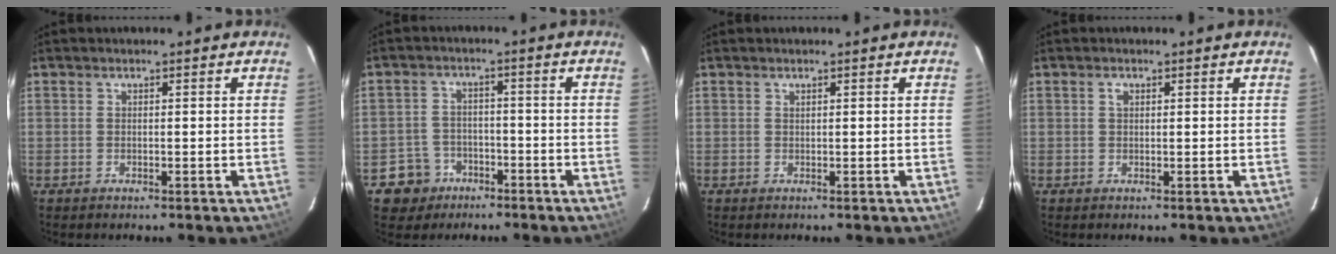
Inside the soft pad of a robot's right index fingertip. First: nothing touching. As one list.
[{"total": 6.4, "force": [-3.6, 5.3, 0.4], "torque": [-0.026, 0.024, -0.055]}, {"total": 0.0}, {"total": 0.9, "force": [0.3, 0.6, 0.6], "torque": [-0.012, 0.004, 0.006]}]